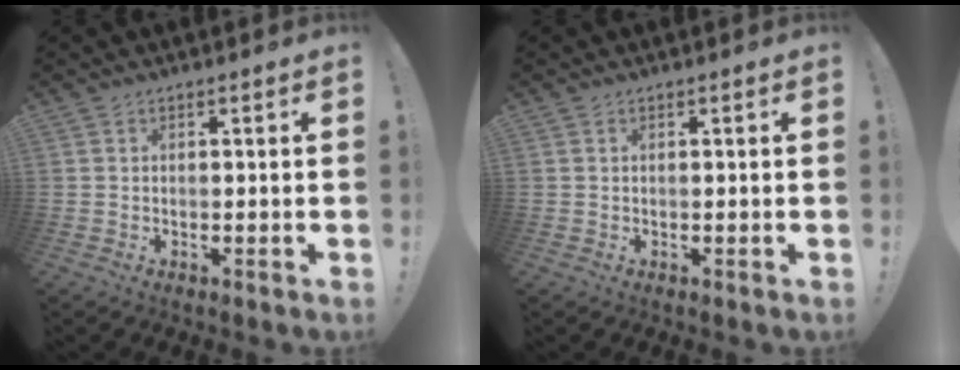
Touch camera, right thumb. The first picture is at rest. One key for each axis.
{"total": 0.0}